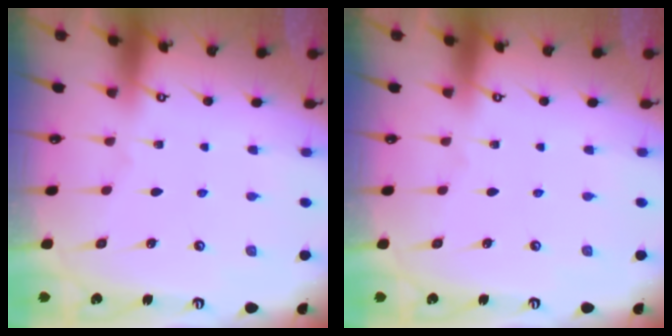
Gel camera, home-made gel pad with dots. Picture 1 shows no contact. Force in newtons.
{"total": 0.0}